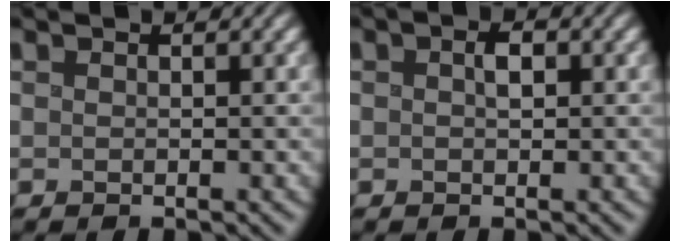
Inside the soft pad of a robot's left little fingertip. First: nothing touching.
{"total": 1.5, "force": [0.1, 0.8, 1.3], "torque": [-0.025, 0.005, -0.001]}